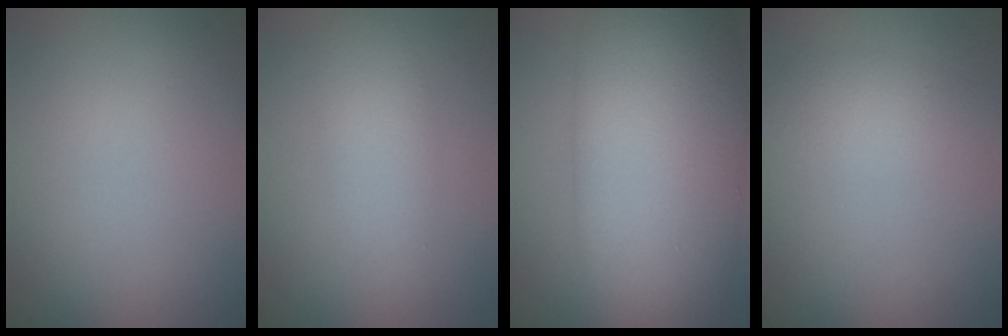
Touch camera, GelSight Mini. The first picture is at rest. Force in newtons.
{"total": 2.9, "press": 2.9, "slide": 0.1}
{"total": 14.6, "press": 14.6, "slide": 0.1}
{"total": 1.8, "press": 1.8, "slide": 0.2}